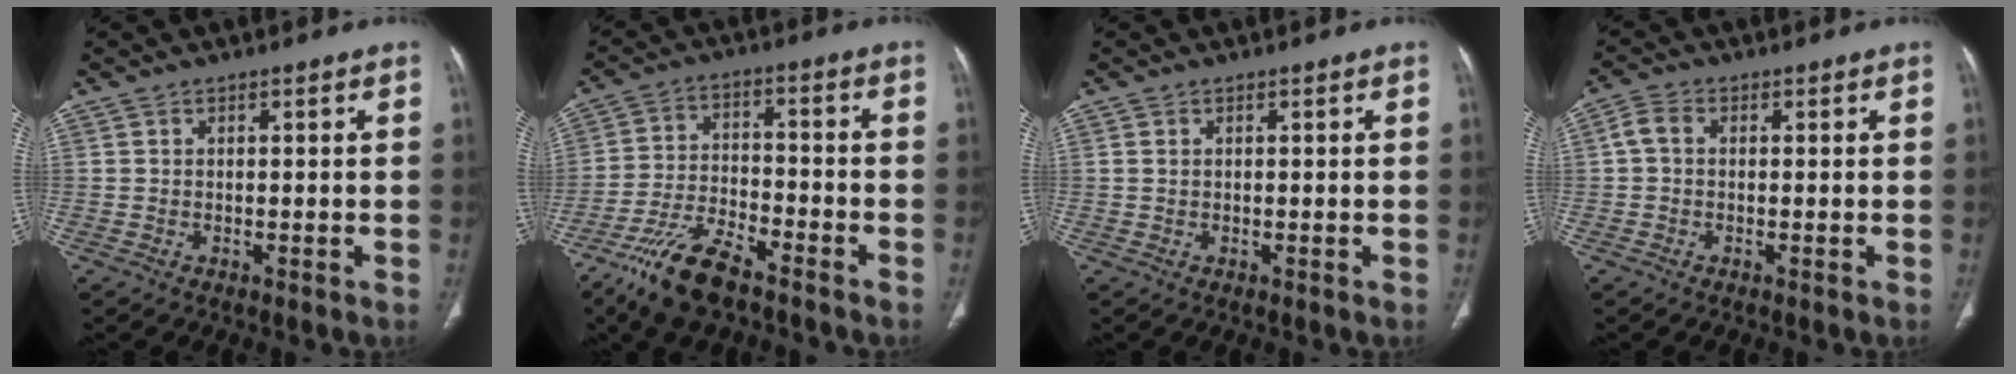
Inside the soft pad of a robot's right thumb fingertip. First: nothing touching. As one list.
[{"total": 11.4, "force": [-8.2, 4.0, 6.9], "torque": [-0.138, 0.033, -0.158]}, {"total": 0.9, "force": [0.3, 0.6, 0.6], "torque": [-0.012, 0.001, 0.009]}, {"total": 3.0, "force": [0.2, 2.2, 2.1], "torque": [-0.042, 0.009, -0.003]}]